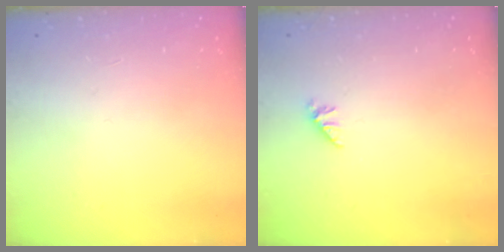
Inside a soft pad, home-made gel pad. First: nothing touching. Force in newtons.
{"total": 0.0}